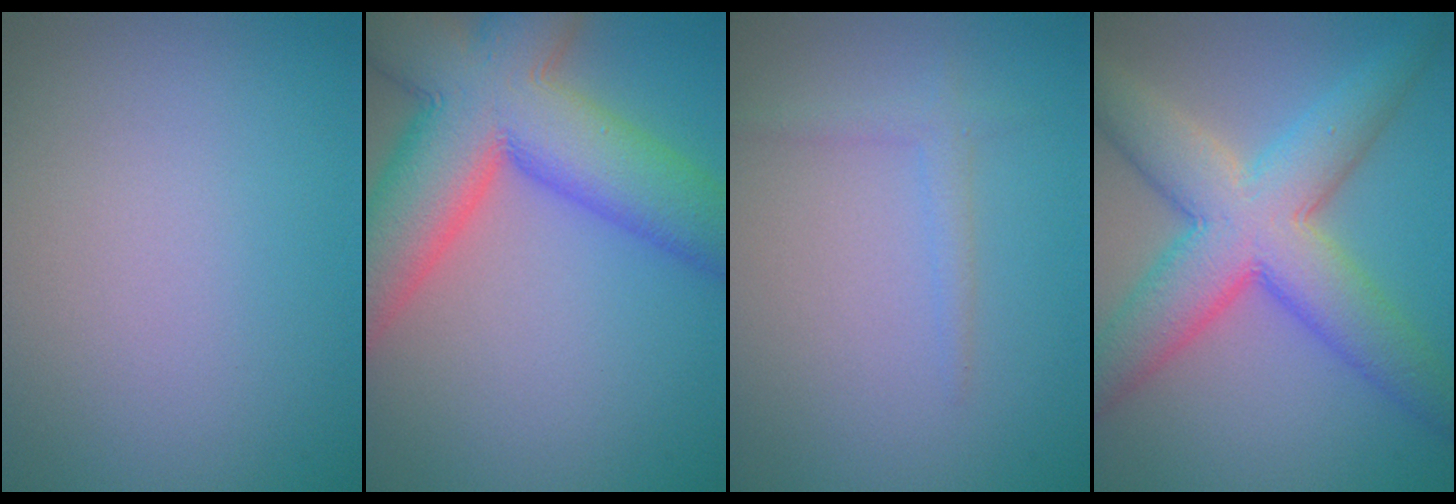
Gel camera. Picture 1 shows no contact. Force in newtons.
{"total": 13.1, "press": 13.1, "slide": 0.7}
{"total": 1.3, "press": 1.3, "slide": 0.1}
{"total": 9.1, "press": 9.1, "slide": 0.2}